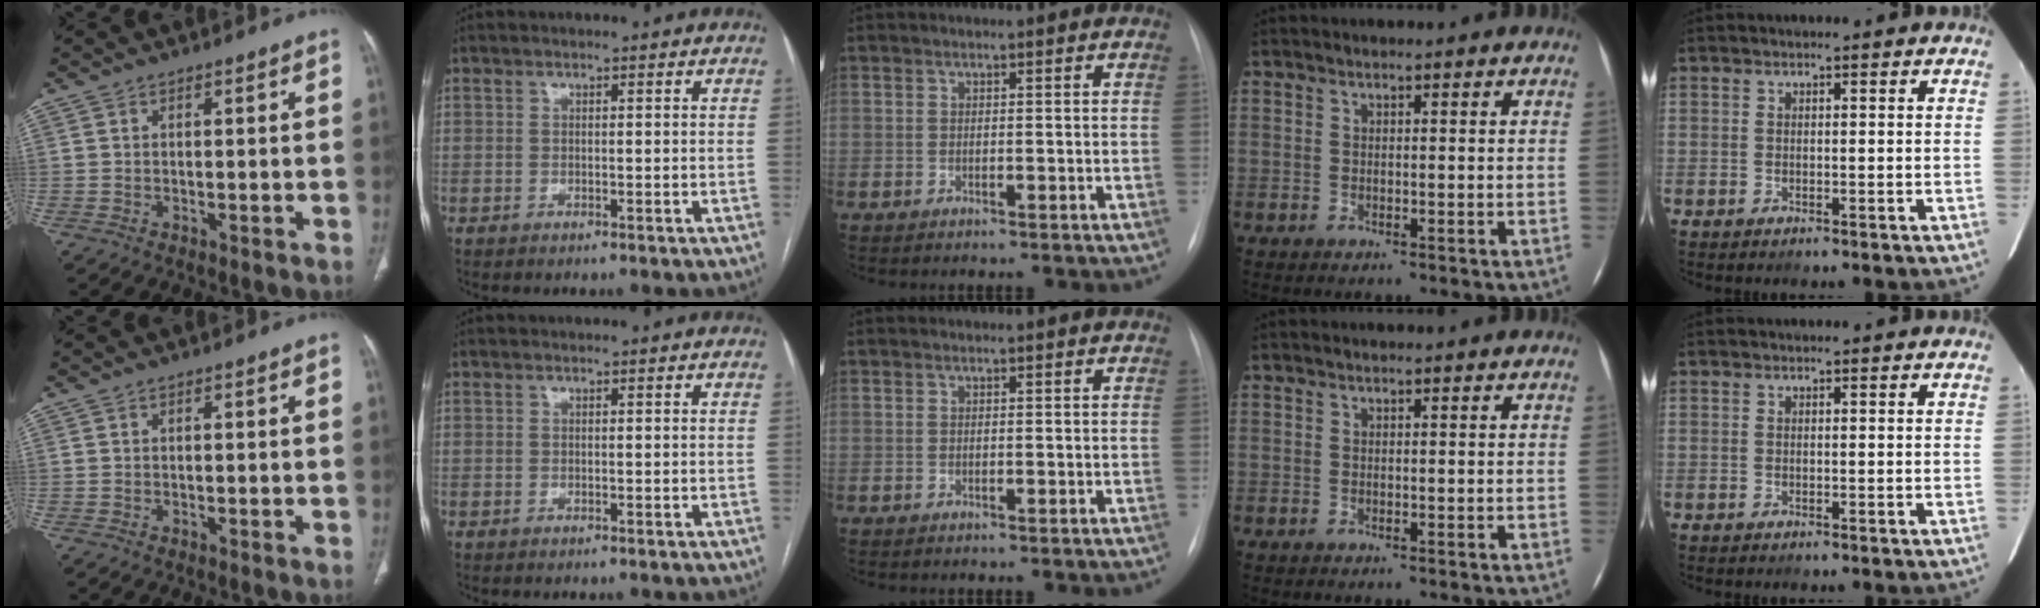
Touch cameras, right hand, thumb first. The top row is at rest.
{}